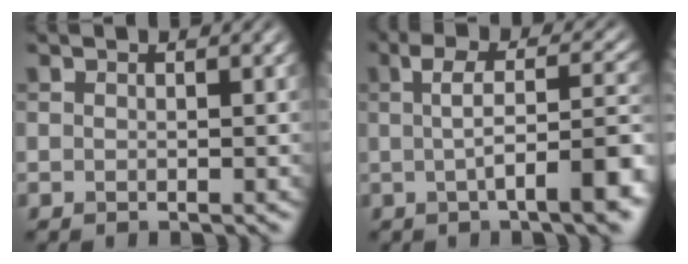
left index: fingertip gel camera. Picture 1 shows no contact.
{"total": 9.2, "force": [-1.4, 2.6, 8.8], "torque": [-0.108, 0.006, -0.026]}